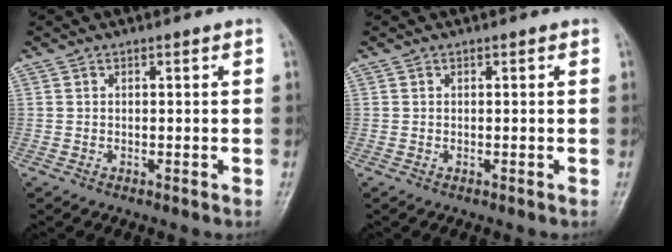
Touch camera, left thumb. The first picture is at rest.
{"total": 0.0}